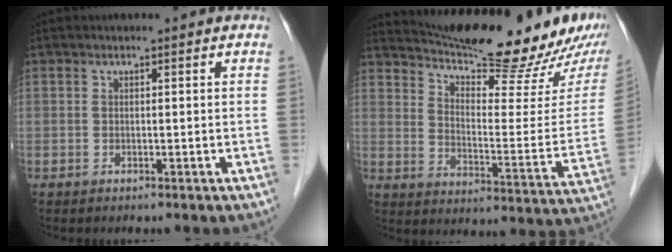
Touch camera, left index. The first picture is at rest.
{"total": 23.1, "force": [20.2, 2.3, 10.9], "torque": [-0.165, -0.053, 0.276]}